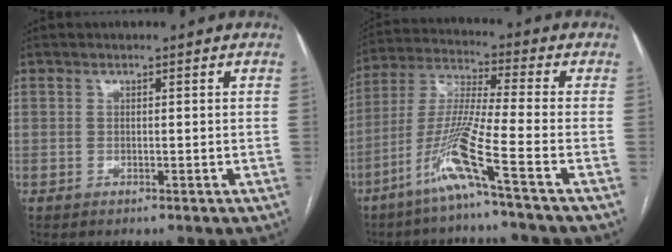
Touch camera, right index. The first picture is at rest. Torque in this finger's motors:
{"motor_torque": [1.48, -0.67, 0.67, 0.21]}